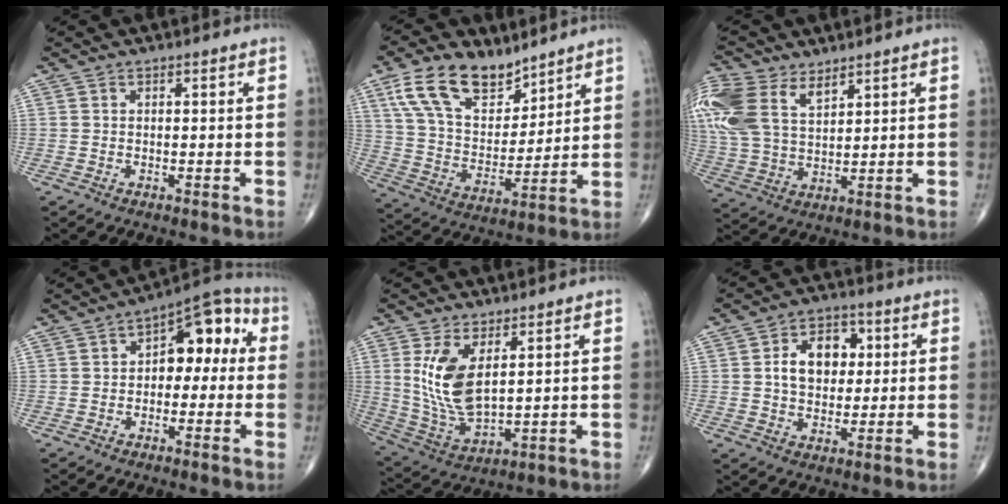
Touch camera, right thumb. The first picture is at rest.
{"total": 16.2, "force": [10.3, 8.7, 9.1], "torque": [-0.133, -0.042, 0.200]}
{"total": 17.5, "force": [8.8, 10.5, 10.9], "torque": [-0.270, 0.000, 0.176]}
{"total": 10.8, "force": [0.8, 6.4, 8.6], "torque": [-0.077, 0.039, -0.004]}
{"total": 11.6, "force": [3.5, 5.6, 9.5], "torque": [-0.186, -0.024, 0.086]}
{"total": 9.8, "force": [1.7, 6.9, 6.7], "torque": [-0.075, 0.007, 0.025]}